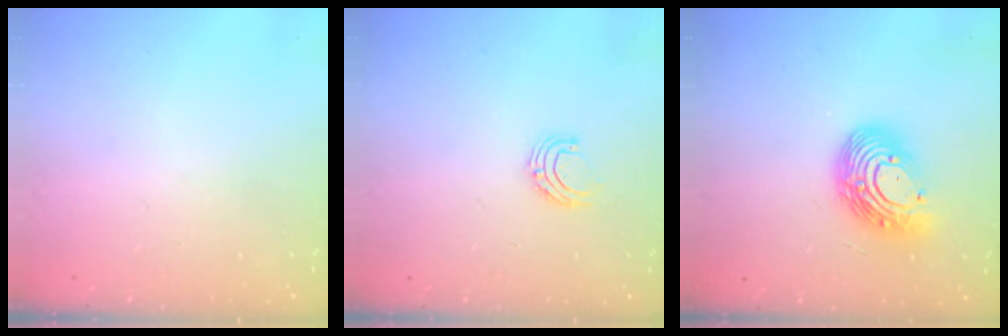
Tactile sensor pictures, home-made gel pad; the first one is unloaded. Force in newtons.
{"total": 5.5, "press": 5.5, "slide": 0.6}
{"total": 14.5, "press": 14.4, "slide": 1.3}